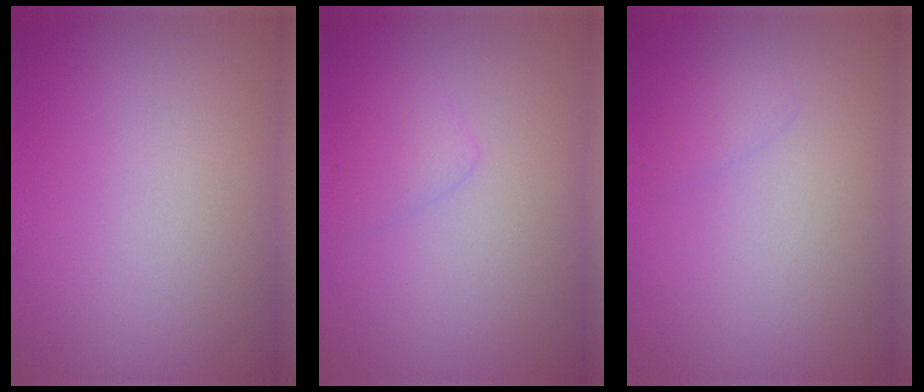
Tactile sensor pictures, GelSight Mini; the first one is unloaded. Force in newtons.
{"total": 1.3, "press": 1.3, "slide": 0.1}
{"total": 0.8, "press": 0.8, "slide": 0.0}